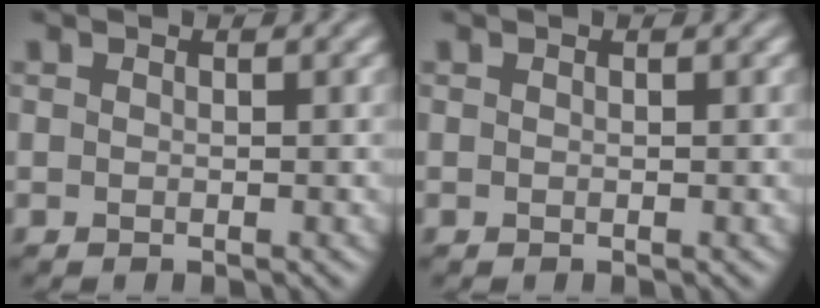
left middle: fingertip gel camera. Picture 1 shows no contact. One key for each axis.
{"total": 0.0}